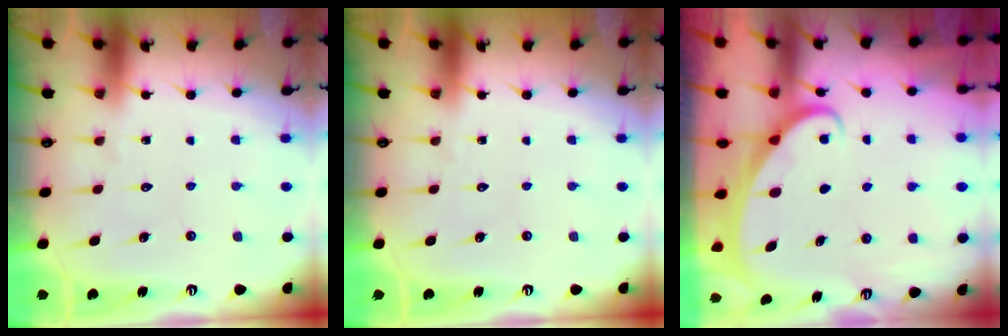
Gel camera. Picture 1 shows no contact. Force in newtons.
{"total": 0.0}
{"total": 2.1, "press": 2.1, "slide": 0.0}